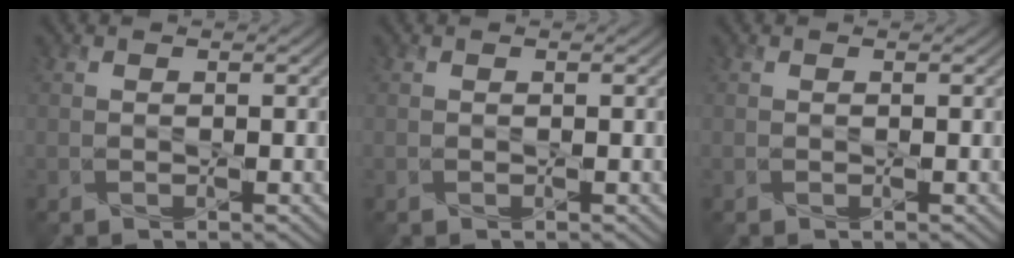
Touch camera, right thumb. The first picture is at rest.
{"total": 0.0}
{"total": 0.0}